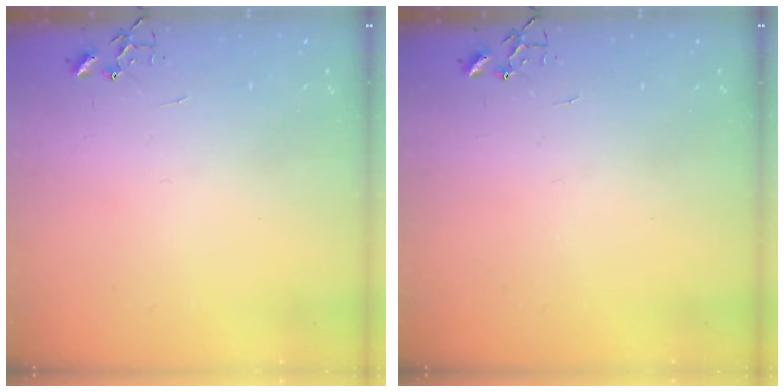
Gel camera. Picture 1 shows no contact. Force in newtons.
{"total": 0.0}